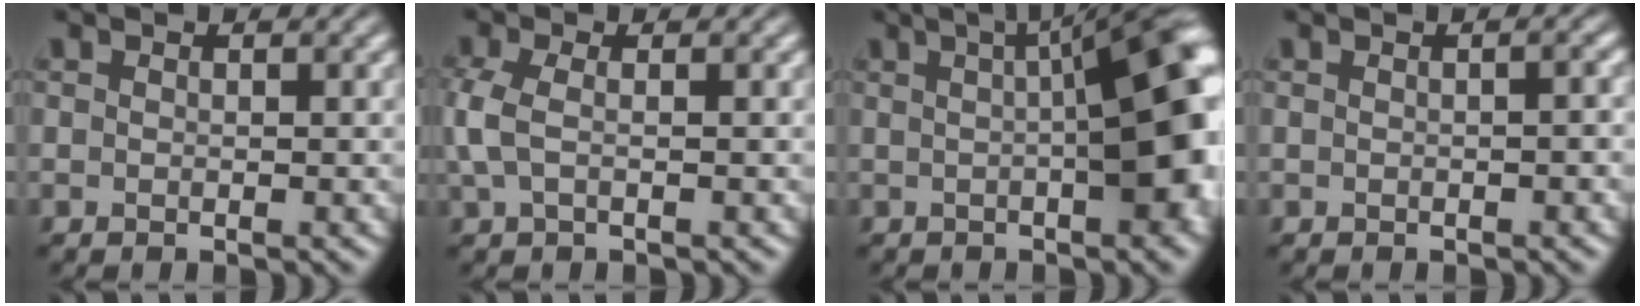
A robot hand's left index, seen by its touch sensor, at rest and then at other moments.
{"total": 2.8, "force": [0.1, 1.3, 2.4], "torque": [-0.068, 0.003, -0.002]}
{"total": 10.9, "force": [1.1, 3.2, 10.3], "torque": [-0.079, 0.029, 0.003]}
{"total": 1.7, "force": [0.1, 0.5, 1.6], "torque": [-0.013, 0.003, 0.001]}